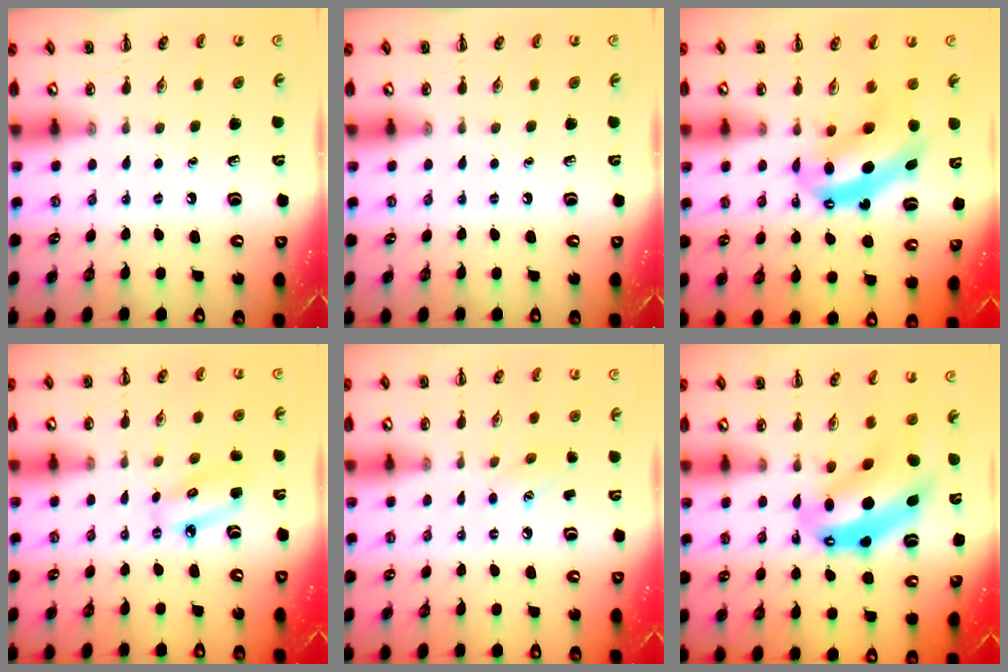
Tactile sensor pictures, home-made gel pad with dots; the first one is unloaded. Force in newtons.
{"total": 0.0}
{"total": 8.2, "press": 8.0, "slide": 2.0}
{"total": 7.2, "press": 7.0, "slide": 1.8}
{"total": 7.0, "press": 6.7, "slide": 1.7}
{"total": 10.9, "press": 10.6, "slide": 2.6}